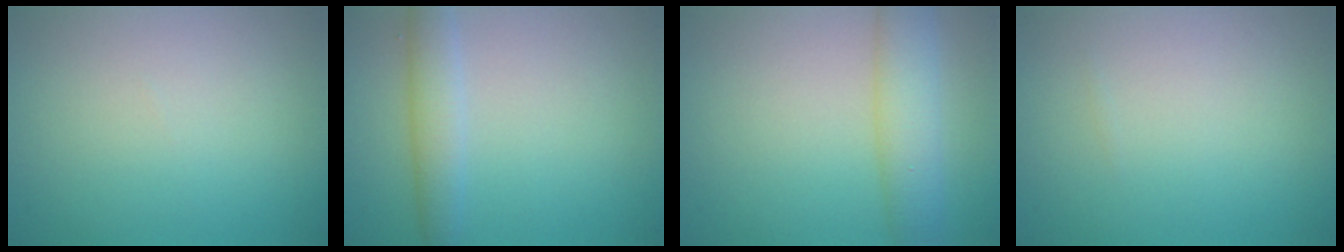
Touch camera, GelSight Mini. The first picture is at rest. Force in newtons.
{"total": 2.8, "press": 2.8, "slide": 0.1}
{"total": 4.6, "press": 4.6, "slide": 0.1}
{"total": 0.0}